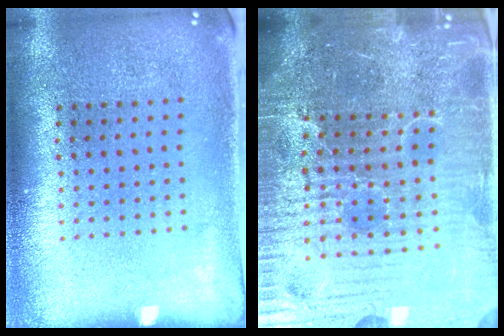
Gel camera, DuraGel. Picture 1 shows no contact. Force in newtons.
{"total": 6.8, "press": 6.1, "slide": 3.0}